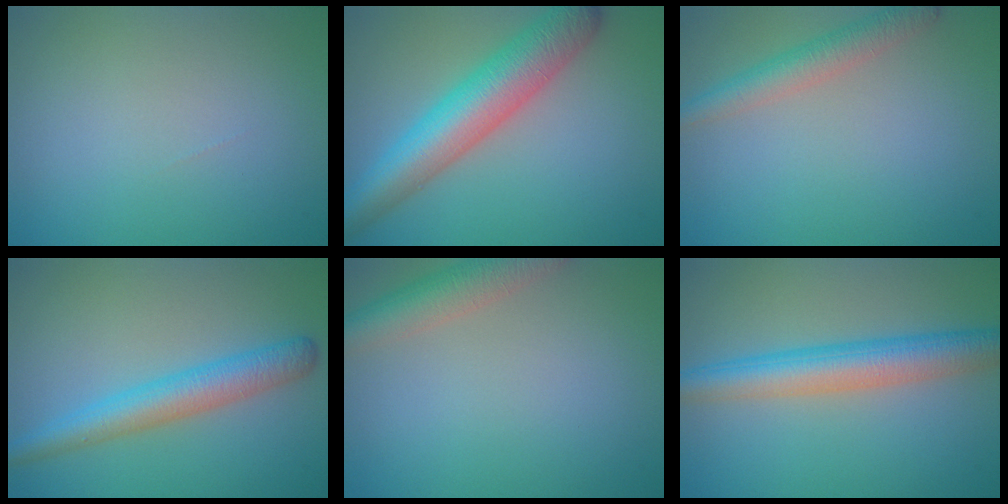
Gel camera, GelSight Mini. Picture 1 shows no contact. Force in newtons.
{"total": 7.6, "press": 7.6, "slide": 0.3}
{"total": 3.1, "press": 3.1, "slide": 0.2}
{"total": 4.2, "press": 4.2, "slide": 0.1}
{"total": 4.1, "press": 4.0, "slide": 0.3}
{"total": 5.5, "press": 5.5, "slide": 0.1}